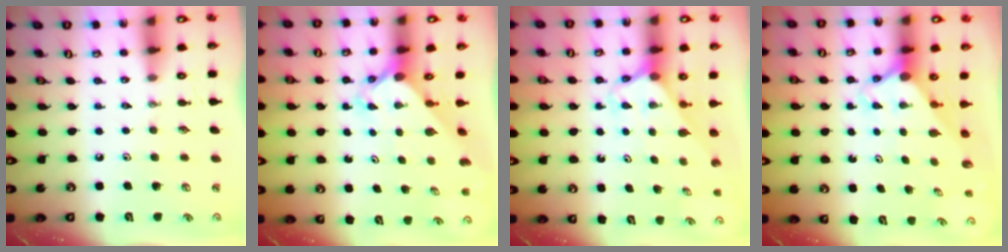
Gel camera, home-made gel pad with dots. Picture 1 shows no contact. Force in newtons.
{"total": 2.5, "press": 2.5, "slide": 0.3}
{"total": 2.6, "press": 2.6, "slide": 0.1}
{"total": 2.5, "press": 2.5, "slide": 0.2}